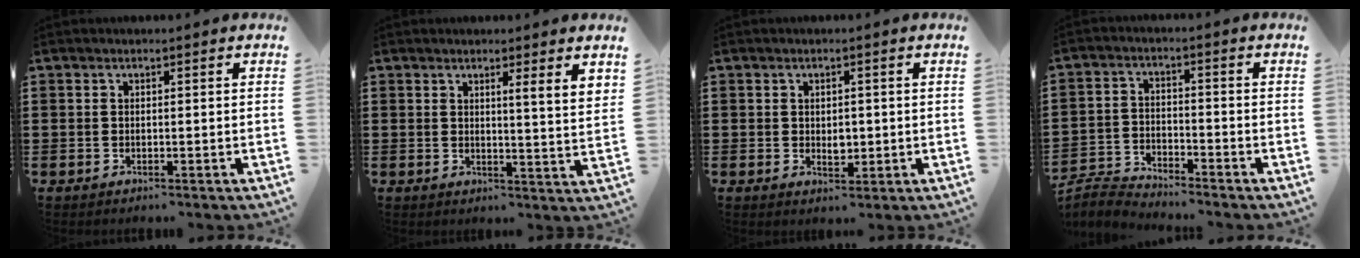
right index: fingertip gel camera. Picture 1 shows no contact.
{"total": 2.8, "force": [2.1, -0.9, 1.7], "torque": [-0.032, -0.012, 0.034]}
{"total": 2.1, "force": [0.0, 1.3, 1.7], "torque": [-0.025, 0.001, -0.001]}
{"total": 3.5, "force": [-3.5, 0.4, 0.1], "torque": [-0.024, -0.001, -0.080]}